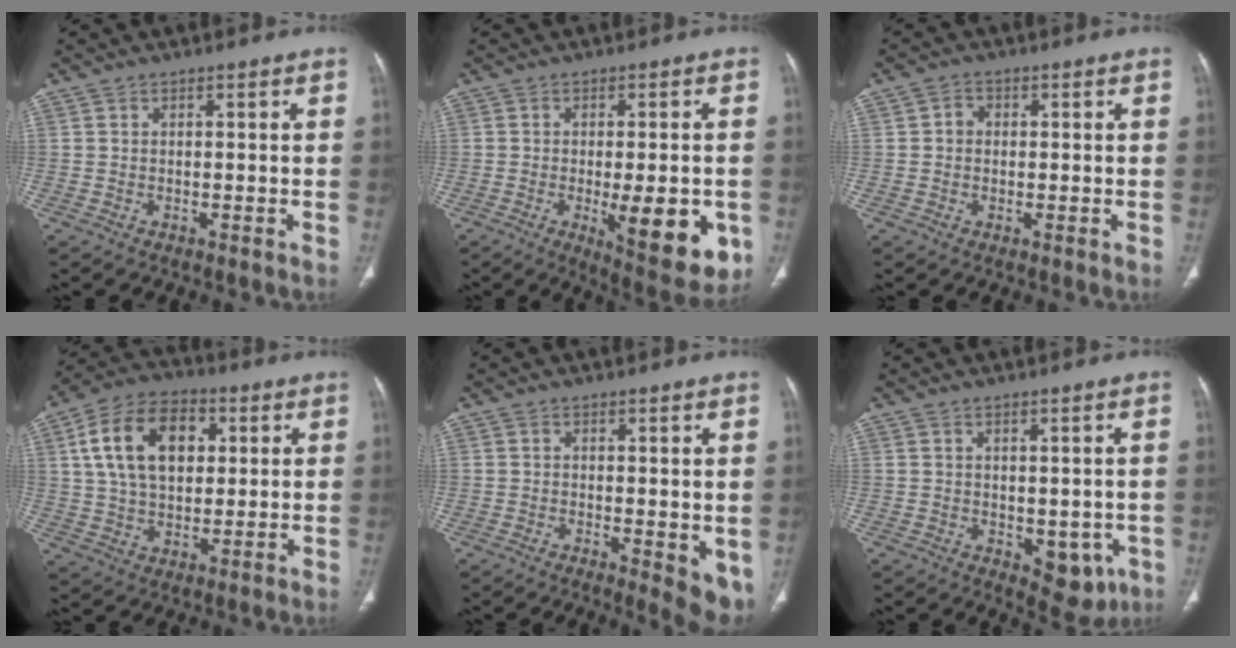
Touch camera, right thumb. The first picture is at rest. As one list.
[{"total": 14.4, "force": [-3.7, 5.0, 13.0], "torque": [-0.155, -0.019, -0.036]}, {"total": 2.3, "force": [0.1, 2.1, 1.0], "torque": [-0.004, 0.007, -0.001]}, {"total": 16.5, "force": [4.5, 10.7, 11.7], "torque": [-0.185, 0.007, 0.077]}, {"total": 6.4, "force": [-0.5, 2.5, 5.8], "torque": [-0.067, -0.017, -0.002]}, {"total": 6.7, "force": [-1.2, 4.0, 5.2], "torque": [-0.033, -0.012, -0.001]}]